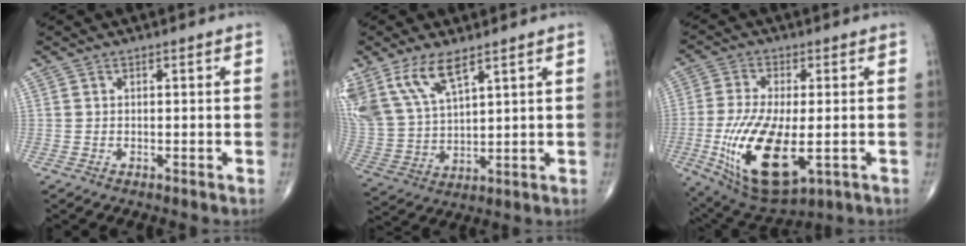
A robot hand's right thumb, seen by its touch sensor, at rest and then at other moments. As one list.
[{"total": 13.6, "force": [8.3, 5.7, 9.2], "torque": [-0.189, -0.023, 0.181]}, {"total": 17.8, "force": [-4.0, 7.7, 15.5], "torque": [-0.305, -0.018, -0.052]}]